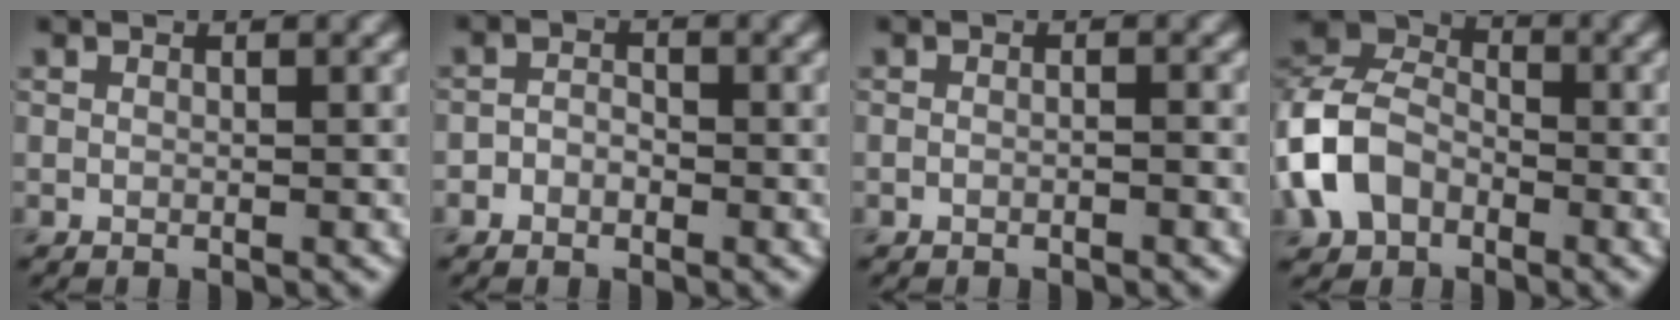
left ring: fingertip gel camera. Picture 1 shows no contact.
{"total": 1.4, "force": [-0.7, 1.0, 0.7], "torque": [-0.014, 0.003, -0.017]}
{"total": 0.7, "force": [-0.5, 0.2, 0.4], "torque": [-0.009, -0.001, -0.013]}
{"total": 8.8, "force": [-3.3, 6.4, 5.0], "torque": [-0.116, 0.002, -0.083]}